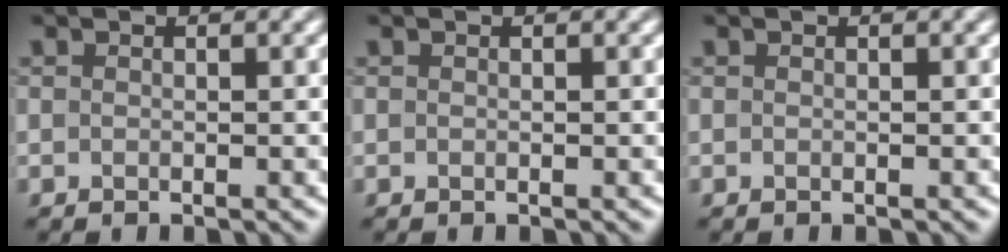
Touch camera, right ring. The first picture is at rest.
{"total": 0.0}
{"total": 0.0}